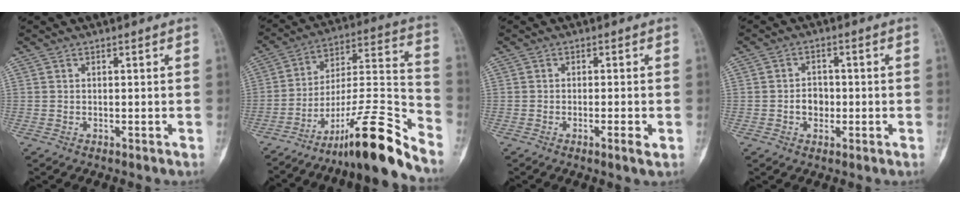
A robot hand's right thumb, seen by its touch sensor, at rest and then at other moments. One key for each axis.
{"total": 18.7, "fx": -14.3, "fy": 1.6, "fz": 12.0, "tx": -0.189, "ty": 0.116, "tz": -0.235}
{"total": 2.5, "fx": -0.9, "fy": 0.3, "fz": 2.3, "tx": -0.043, "ty": -0.003, "tz": -0.017}
{"total": 3.7, "fx": -0.7, "fy": 3.0, "fz": 2.1, "tx": -0.015, "ty": 0.009, "tz": -0.015}